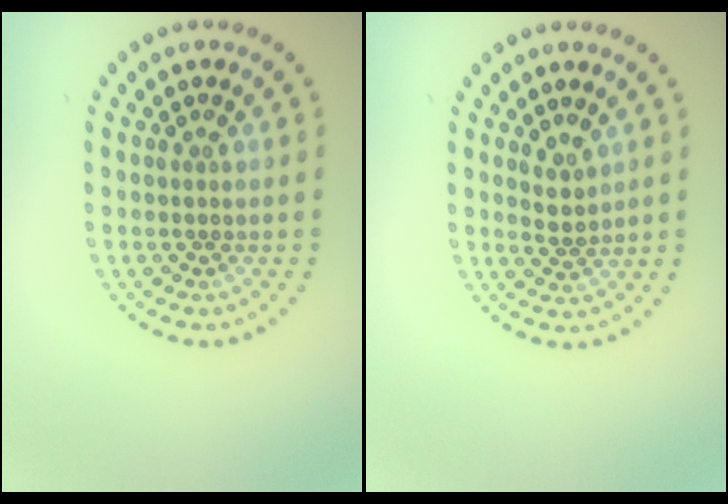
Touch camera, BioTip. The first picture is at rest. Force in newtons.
{"total": 1.7, "press": 1.3, "slide": 1.1}